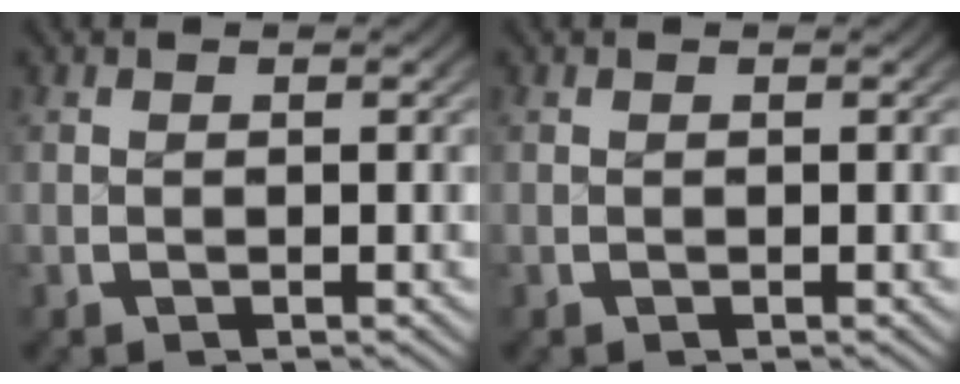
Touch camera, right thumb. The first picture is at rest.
{"total": 0.0}